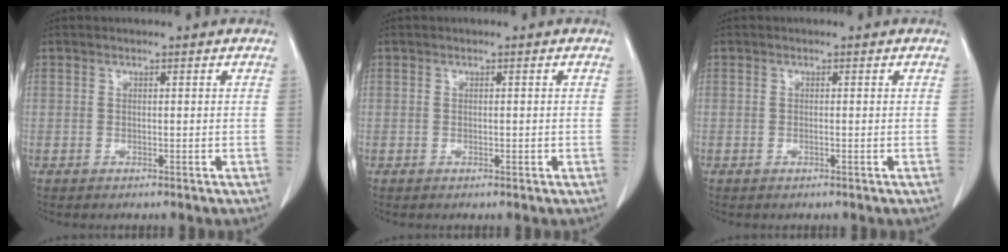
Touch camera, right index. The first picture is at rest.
{"total": 0.0}
{"total": 0.0}